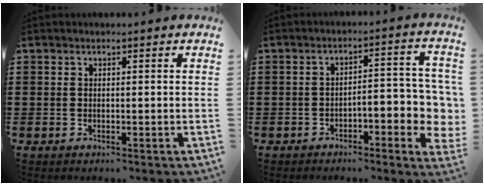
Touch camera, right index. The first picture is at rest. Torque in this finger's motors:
{"motor_torque": [0.79, -0.47, 0.71, 0.08]}